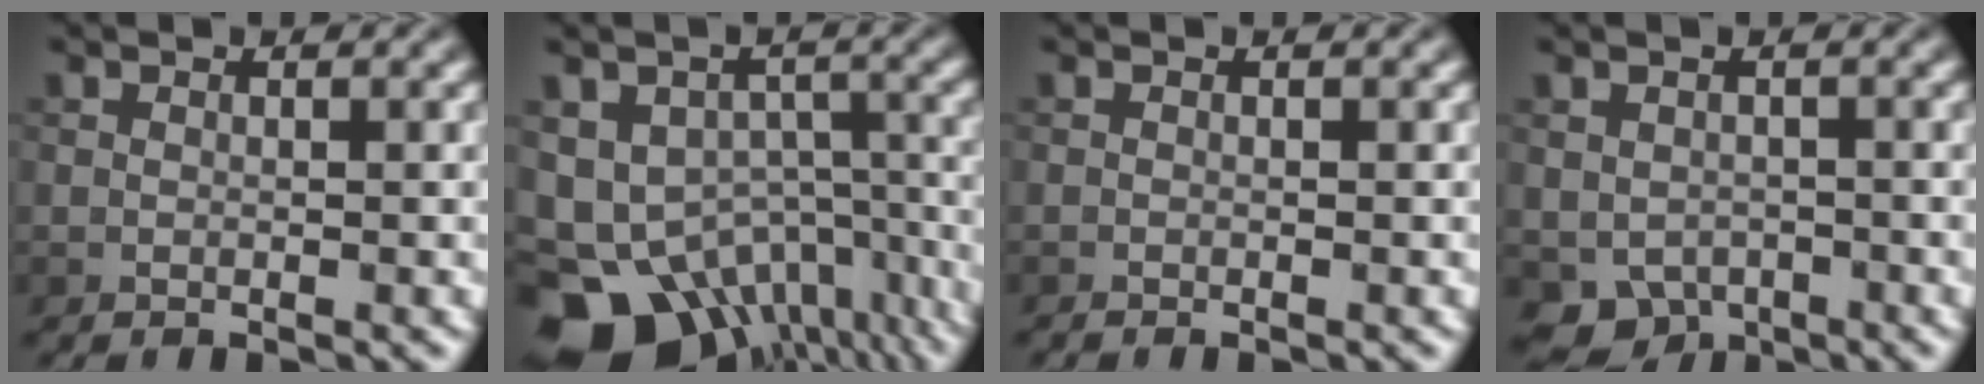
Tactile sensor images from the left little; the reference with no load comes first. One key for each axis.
{"total": 16.7, "fx": -10.0, "fy": 11.2, "fz": 7.5, "tx": -0.139, "ty": -0.054, "tz": -0.111}
{"total": 0.0}
{"total": 3.7, "fx": -1.6, "fy": 2.9, "fz": 1.6, "tx": -0.028, "ty": -0.015, "tz": -0.019}